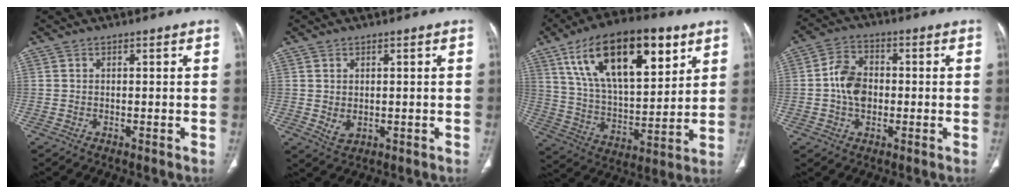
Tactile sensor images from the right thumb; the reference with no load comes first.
{"total": 2.7, "force": [0.0, 1.9, 2.0], "torque": [-0.032, -0.006, 0.011]}
{"total": 25.2, "force": [12.1, 11.1, 19.1], "torque": [-0.294, -0.026, 0.211]}
{"total": 7.9, "force": [-0.5, 5.7, 5.4], "torque": [-0.086, 0.015, -0.014]}